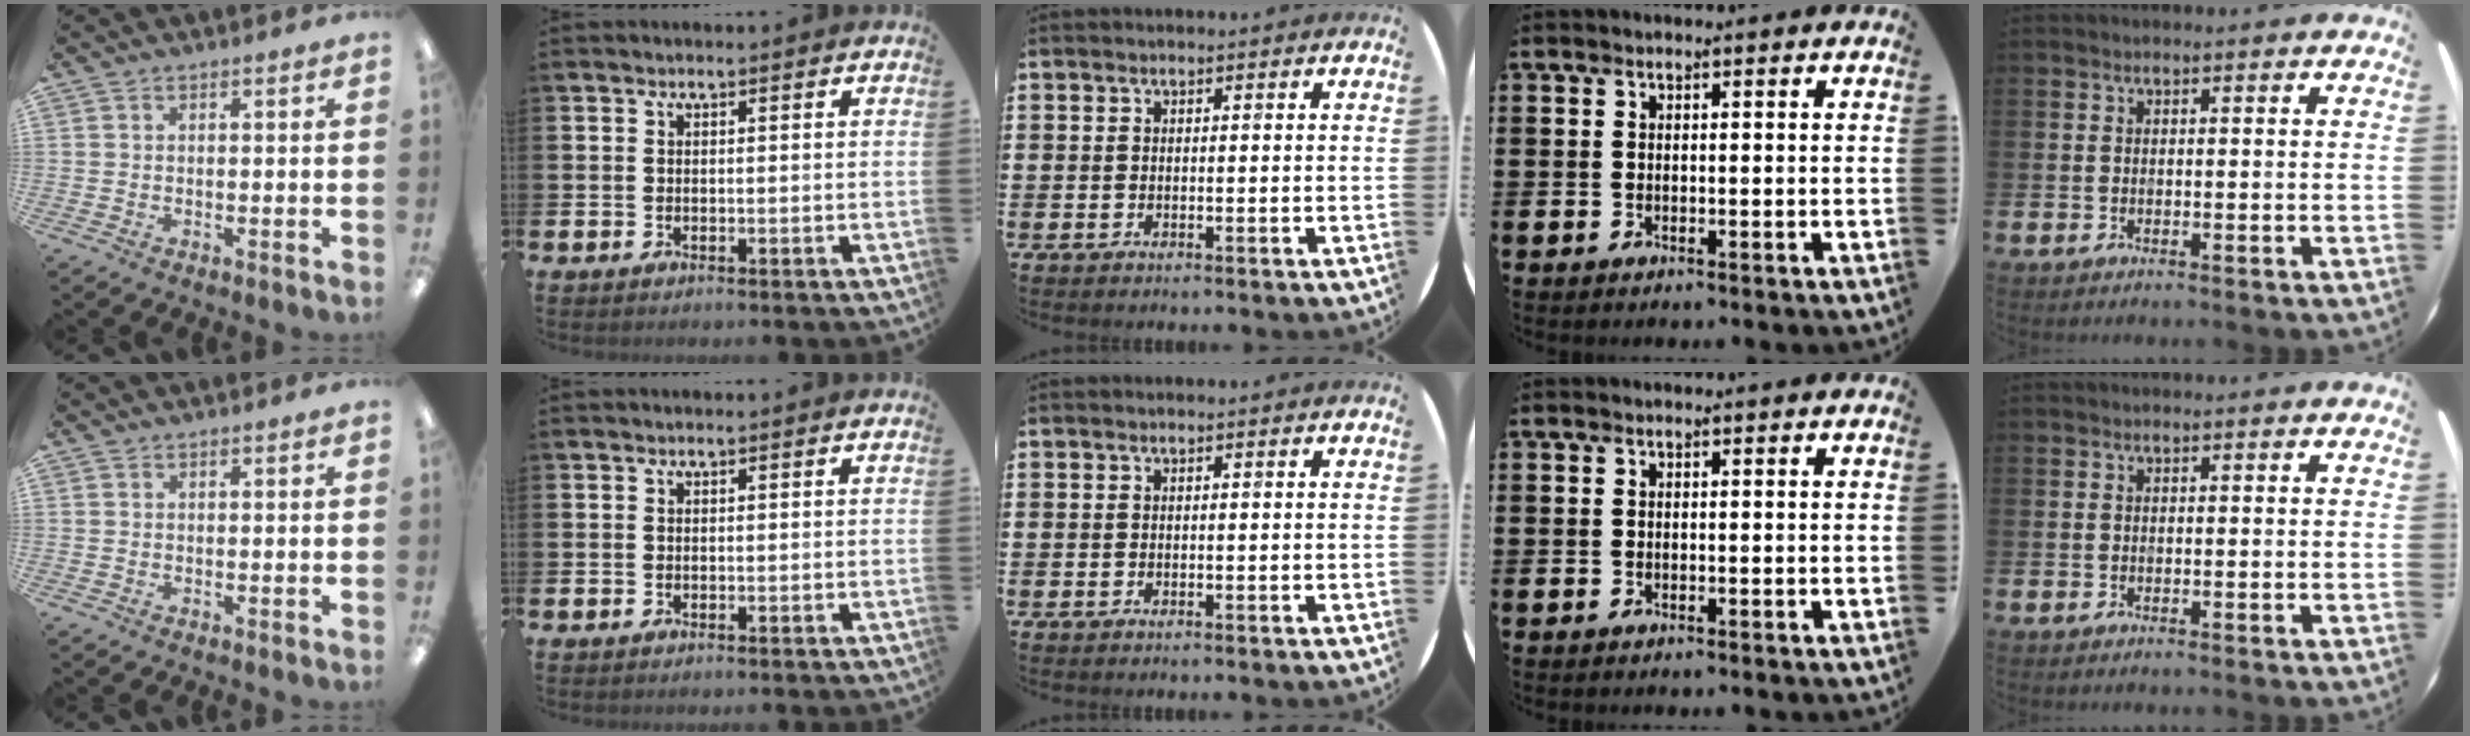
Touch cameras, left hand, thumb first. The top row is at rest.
{}